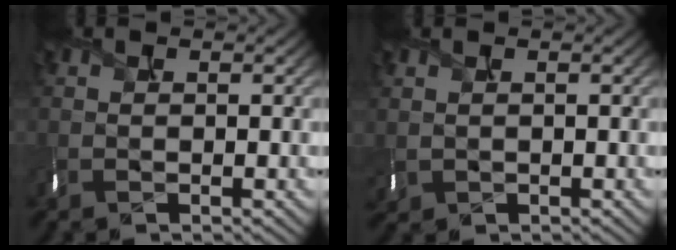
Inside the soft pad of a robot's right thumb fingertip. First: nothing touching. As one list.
[{"total": 1.5, "force": [0.3, 1.0, 1.1], "torque": [-0.035, -0.005, 0.013]}]